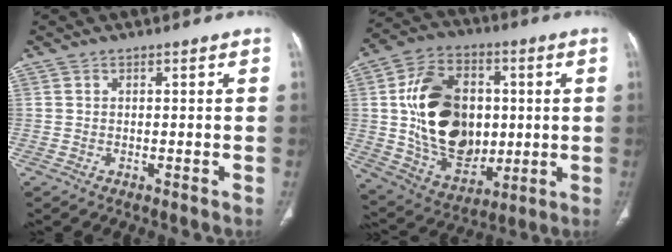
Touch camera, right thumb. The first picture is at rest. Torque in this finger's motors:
{"motor_torque": [2.16, 2.89, 2.00, 0.07, 0.23]}